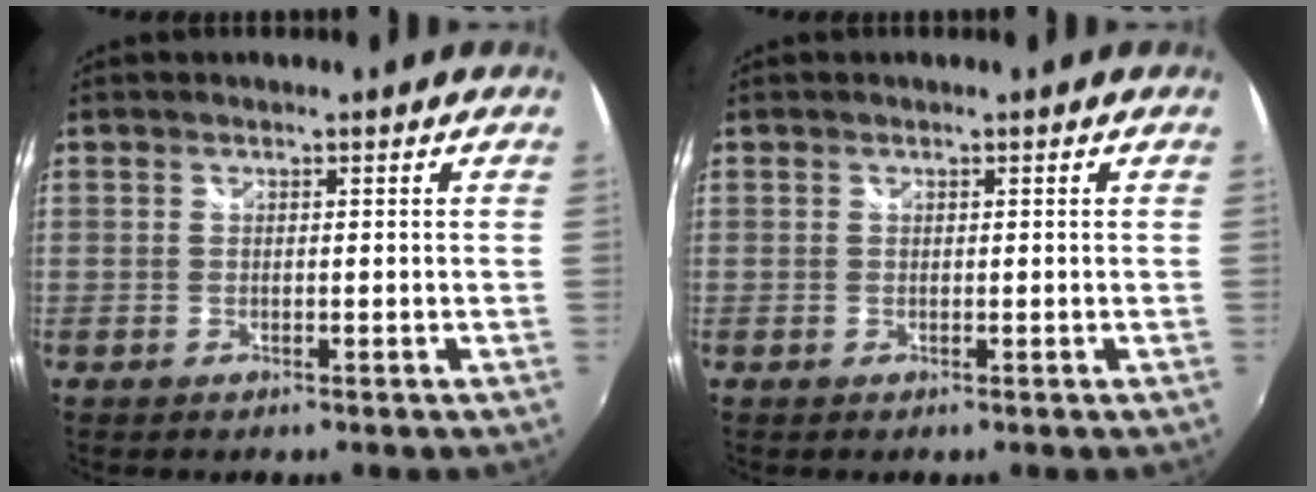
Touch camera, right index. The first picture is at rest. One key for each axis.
{"total": 0.0}